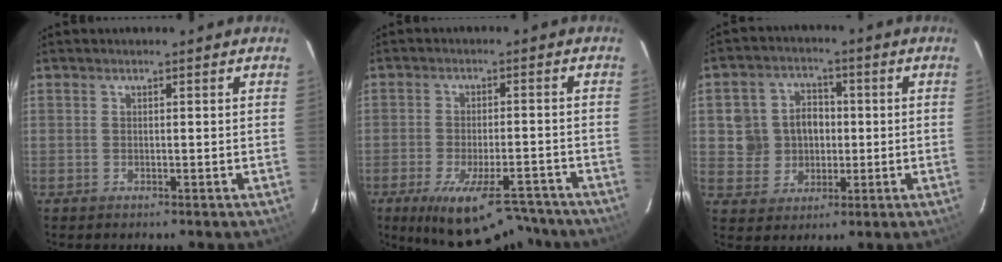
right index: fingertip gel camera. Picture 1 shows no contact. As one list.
[{"total": 15.1, "force": [-11.6, 4.7, 8.4], "torque": [-0.153, -0.030, -0.172]}, {"total": 8.8, "force": [0.2, 8.2, 3.3], "torque": [-0.083, 0.023, 0.011]}]